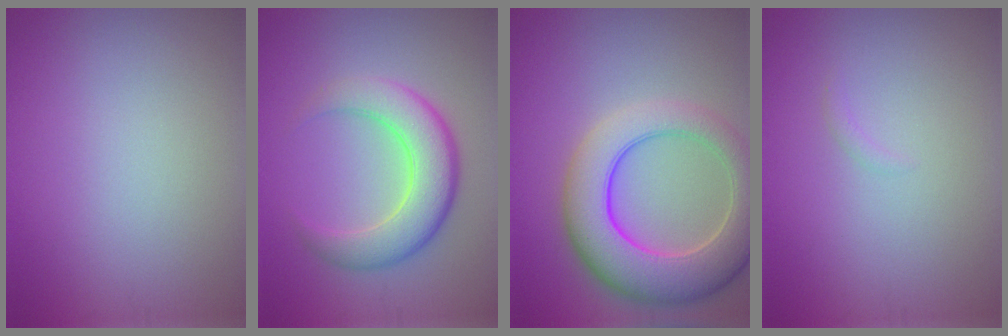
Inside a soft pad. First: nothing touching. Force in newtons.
{"total": 6.0, "press": 6.0, "slide": 0.5}
{"total": 8.7, "press": 8.7, "slide": 0.4}
{"total": 0.5, "press": 0.5, "slide": 0.1}